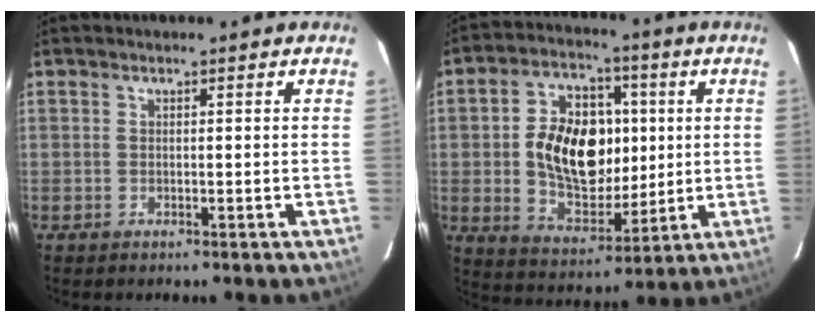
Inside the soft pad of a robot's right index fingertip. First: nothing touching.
{"total": 16.0, "force": [1.2, 10.5, 12.0], "torque": [-0.222, 0.021, 0.034]}